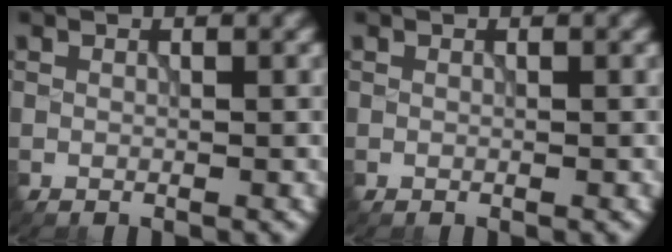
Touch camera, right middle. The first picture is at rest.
{"total": 0.0}